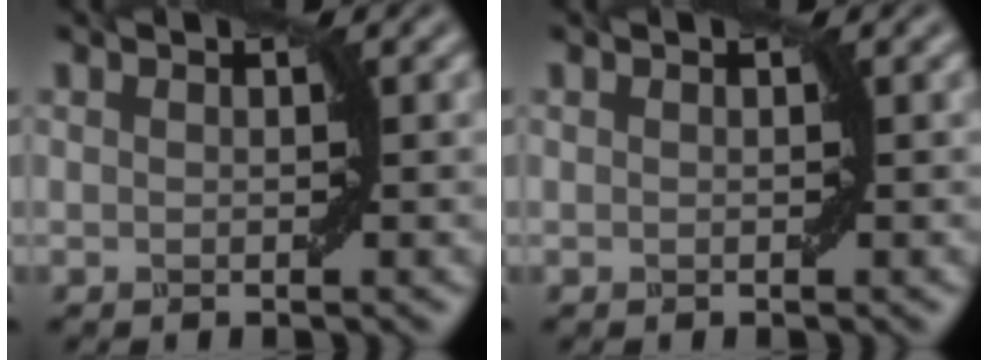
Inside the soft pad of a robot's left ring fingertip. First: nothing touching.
{"total": 0.0}